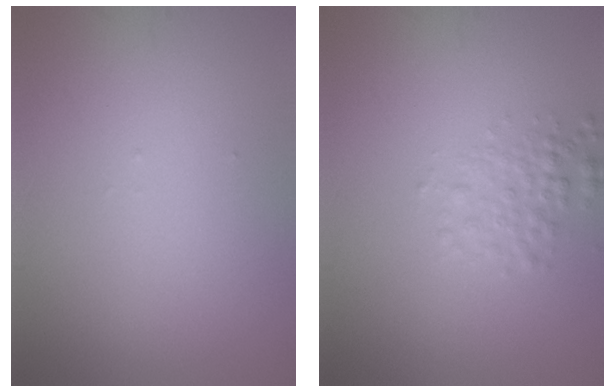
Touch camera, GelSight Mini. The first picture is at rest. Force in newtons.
{"total": 2.1, "press": 2.1, "slide": 0.0}